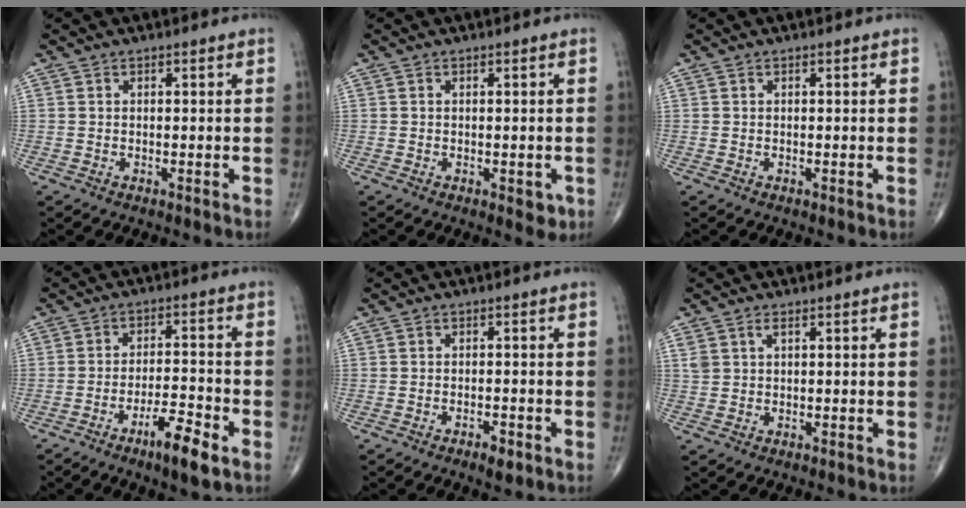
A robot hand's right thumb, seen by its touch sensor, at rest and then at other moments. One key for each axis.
{"total": 2.4, "fx": -0.7, "fy": 1.3, "fz": 1.9, "tx": -0.012, "ty": -0.002, "tz": -0.005}
{"total": 0.0}
{"total": 8.4, "fx": -4.8, "fy": 1.6, "fz": 6.7, "tx": -0.113, "ty": 0.022, "tz": -0.078}
{"total": 2.6, "fx": -1.6, "fy": 1.0, "fz": 1.8, "tx": -0.030, "ty": 0.005, "tz": -0.024}
{"total": 1.8, "fx": 0.9, "fy": 0.9, "fz": 1.3, "tx": -0.031, "ty": 0.007, "tz": 0.025}